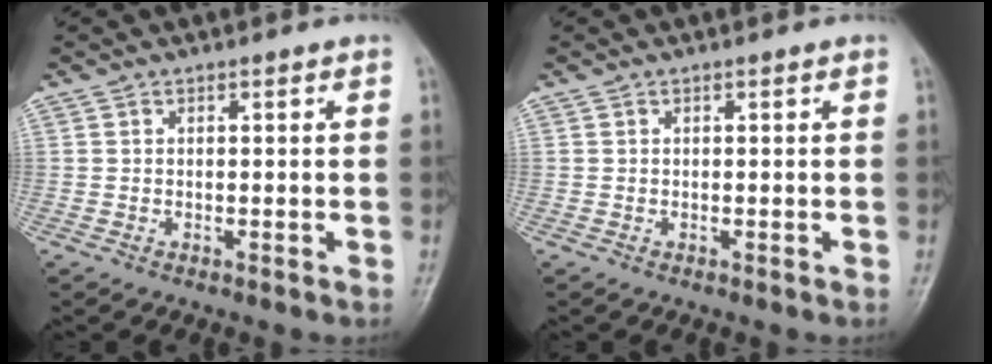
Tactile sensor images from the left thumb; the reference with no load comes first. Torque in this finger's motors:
{"motor_torque": [0.01, 0.01, -0.01, -0.02, 0.00]}